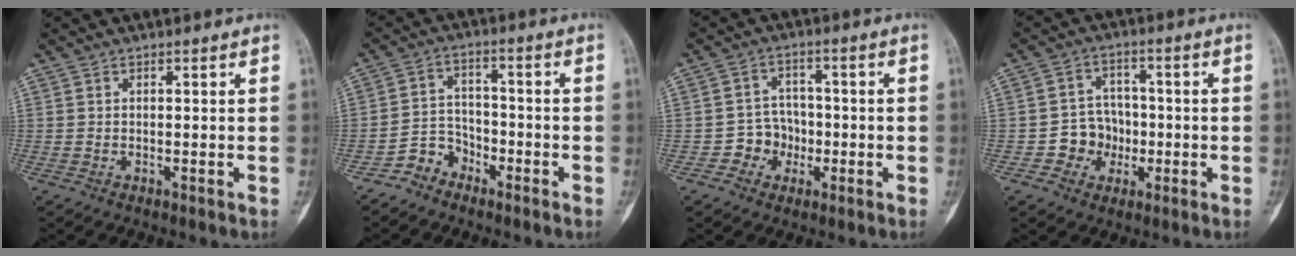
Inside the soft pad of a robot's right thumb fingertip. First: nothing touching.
{"total": 5.5, "force": [-4.0, 3.7, 0.5], "torque": [0.014, 0.042, -0.080]}
{"total": 5.5, "force": [-1.9, 5.0, 1.2], "torque": [0.017, 0.021, -0.035]}
{"total": 7.2, "force": [-1.6, 6.5, 2.6], "torque": [-0.005, 0.019, -0.026]}